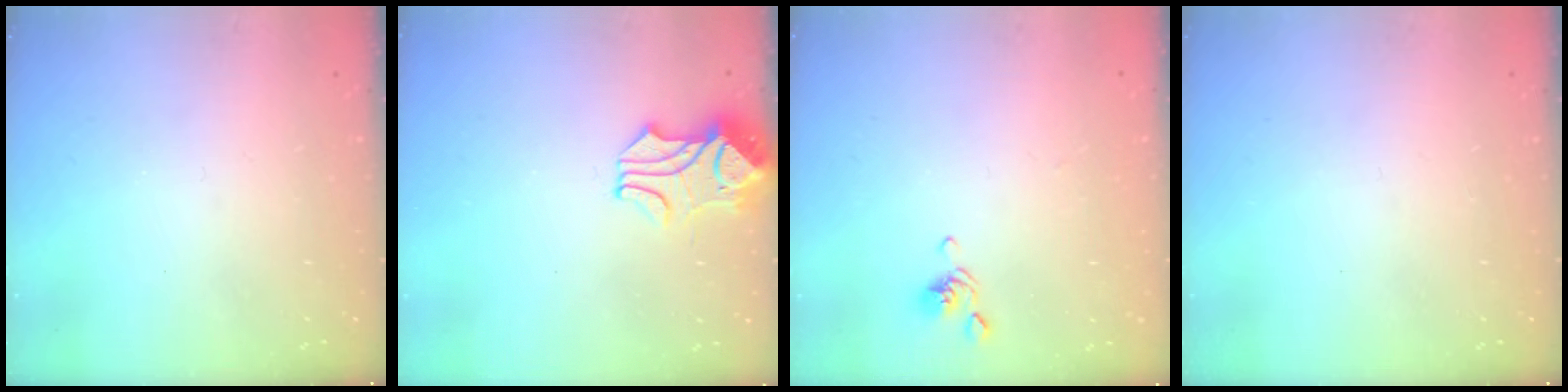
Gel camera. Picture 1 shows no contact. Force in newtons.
{"total": 2.0, "press": 1.8, "slide": 0.8}
{"total": 2.6, "press": 2.5, "slide": 0.4}
{"total": 0.0}